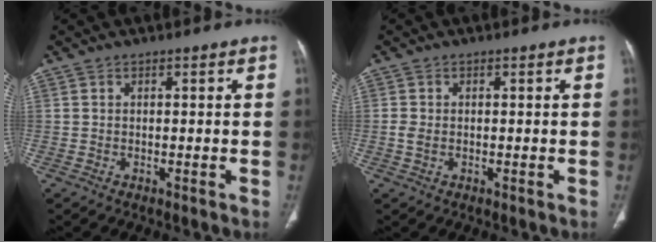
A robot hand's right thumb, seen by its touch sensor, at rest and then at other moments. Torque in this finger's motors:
{"motor_torque": [-0.18, -0.44, 0.41, -0.12, 0.08]}